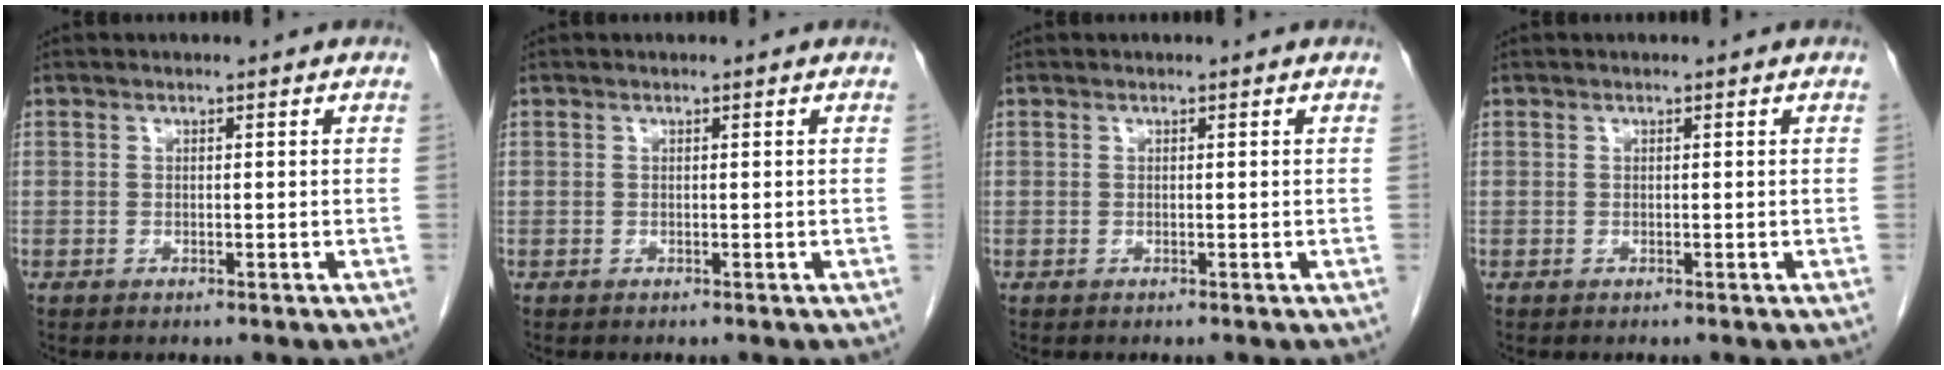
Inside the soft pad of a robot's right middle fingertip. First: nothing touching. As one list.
[{"total": 0.0}, {"total": 0.0}, {"total": 0.0}]